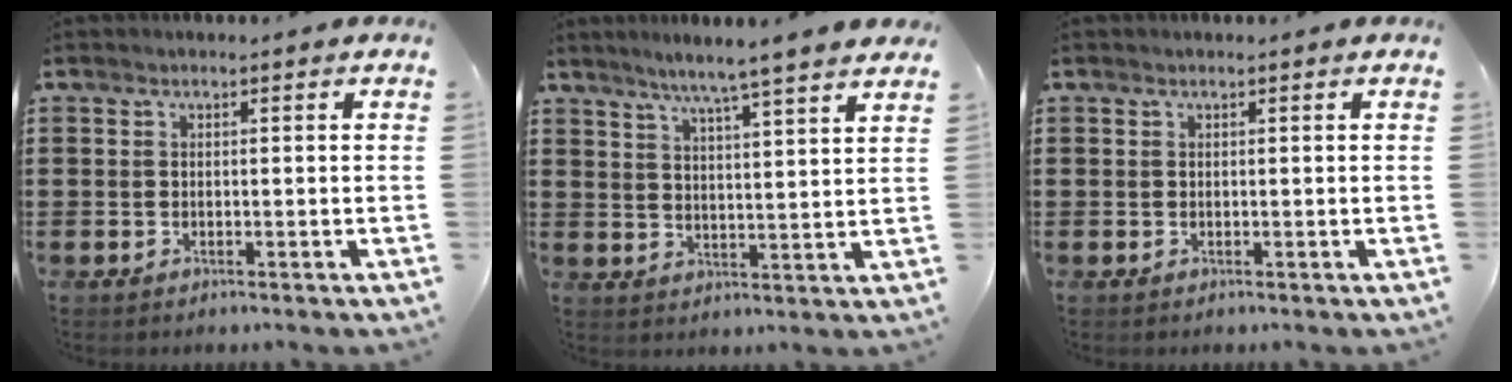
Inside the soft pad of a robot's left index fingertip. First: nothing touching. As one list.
[{"total": 5.3, "force": [4.7, -1.2, 2.3], "torque": [-0.062, -0.026, 0.076]}, {"total": 0.0}]